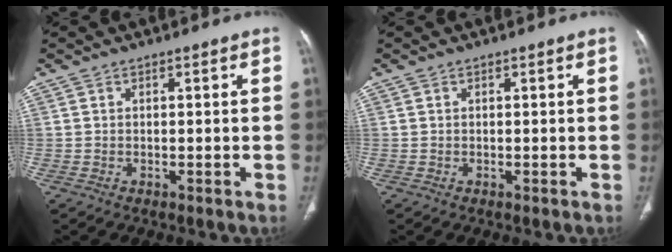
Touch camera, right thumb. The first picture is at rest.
{"total": 0.0}